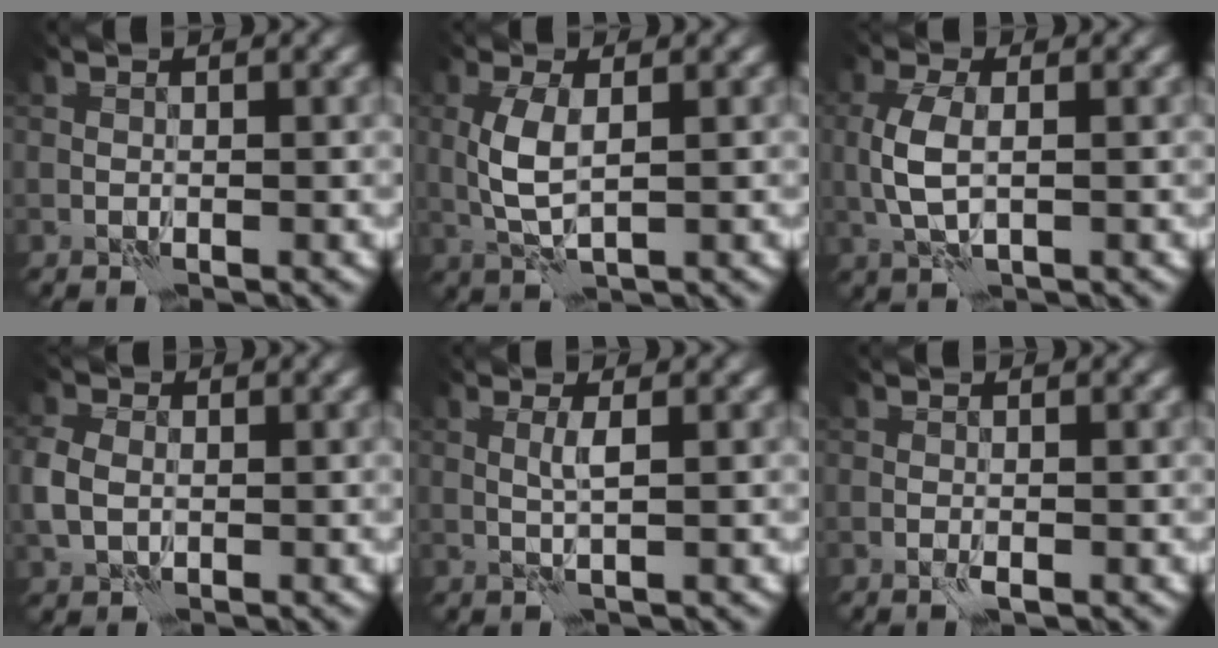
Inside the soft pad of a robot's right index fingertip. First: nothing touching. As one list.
[{"total": 3.6, "force": [0.4, 1.4, 3.3], "torque": [-0.080, 0.002, 0.010]}, {"total": 3.4, "force": [0.1, 1.6, 3.0], "torque": [-0.077, 0.000, 0.003]}, {"total": 3.2, "force": [-0.2, 2.5, 2.0], "torque": [-0.059, -0.002, -0.004]}, {"total": 1.3, "force": [0.4, -0.2, 1.2], "torque": [-0.030, 0.002, 0.006]}, {"total": 0.9, "force": [-0.5, 0.2, 0.8], "torque": [-0.017, -0.002, -0.010]}]